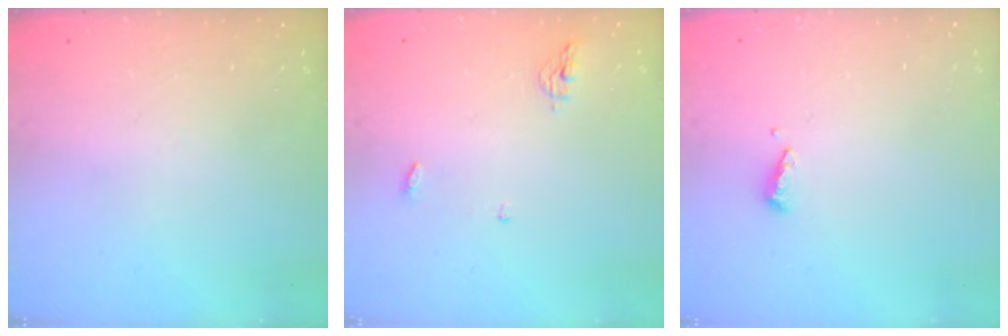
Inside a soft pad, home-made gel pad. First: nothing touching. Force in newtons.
{"total": 7.2, "press": 4.7, "slide": 5.5}
{"total": 4.7, "press": 4.7, "slide": 0.5}